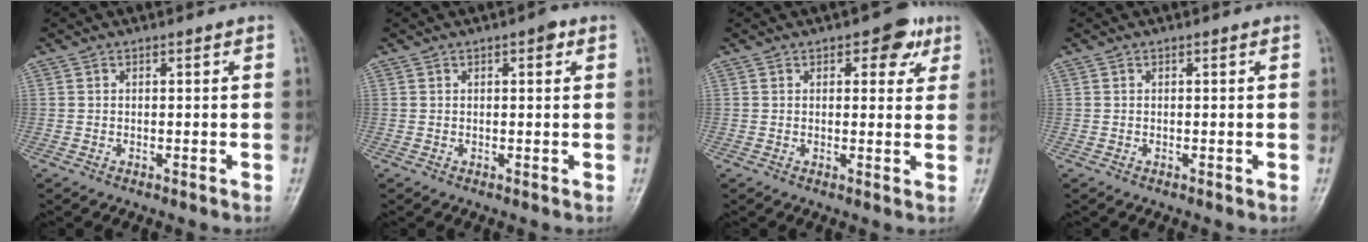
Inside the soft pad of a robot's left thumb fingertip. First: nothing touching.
{"total": 2.1, "force": [0.9, 1.0, 1.7], "torque": [-0.016, 0.004, 0.007]}
{"total": 5.8, "force": [2.7, 3.3, 4.0], "torque": [-0.015, -0.005, 0.026]}
{"total": 0.0}